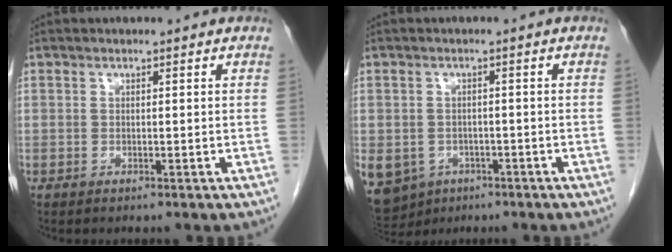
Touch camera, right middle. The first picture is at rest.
{"total": 13.2, "force": [-6.5, 10.5, 4.5], "torque": [-0.140, -0.005, -0.081]}